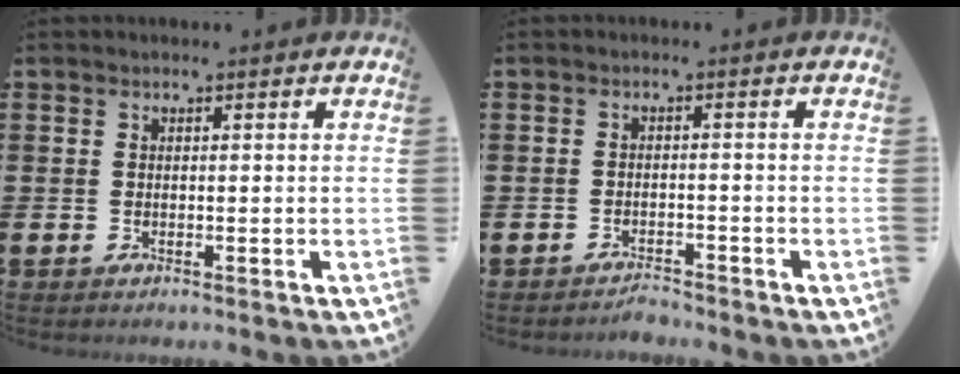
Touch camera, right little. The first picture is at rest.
{"total": 1.6, "force": [-1.6, 0.1, 0.1], "torque": [-0.007, 0.003, -0.034]}